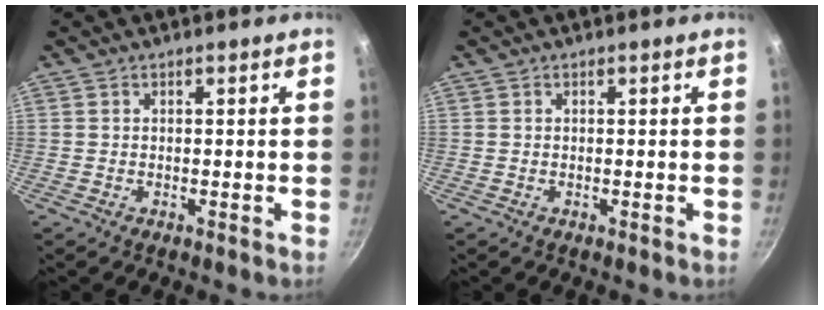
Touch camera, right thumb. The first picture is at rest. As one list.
[{"total": 0.0}]